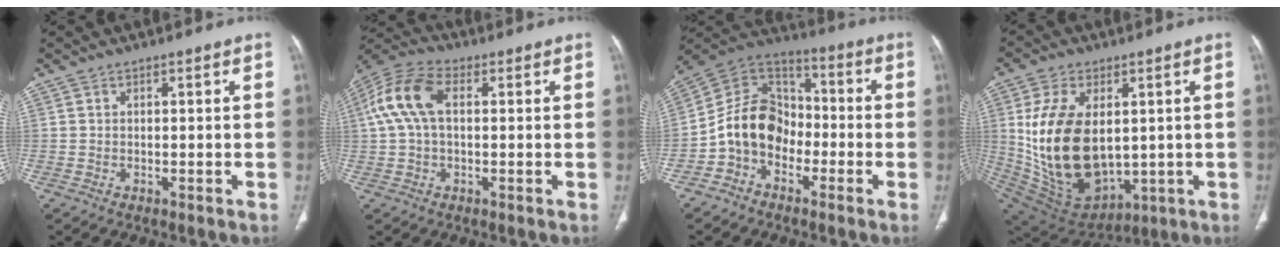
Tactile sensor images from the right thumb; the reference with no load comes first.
{"total": 11.0, "force": [1.8, 6.5, 8.7], "torque": [-0.194, 0.035, 0.029]}
{"total": 12.8, "force": [-4.0, 10.0, 7.0], "torque": [-0.105, 0.065, -0.088]}
{"total": 22.0, "force": [1.7, 13.4, 17.3], "torque": [-0.324, -0.023, 0.063]}